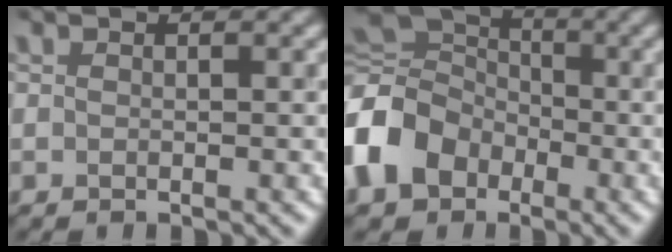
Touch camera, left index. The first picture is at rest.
{"total": 10.3, "force": [-2.7, 8.1, 5.6], "torque": [-0.151, -0.010, -0.065]}